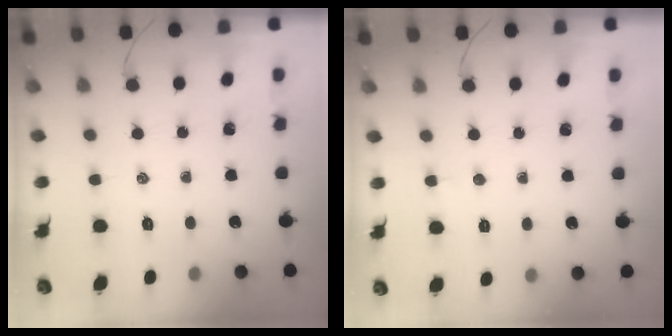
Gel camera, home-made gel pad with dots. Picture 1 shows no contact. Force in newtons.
{"total": 2.6, "press": 2.5, "slide": 0.7}